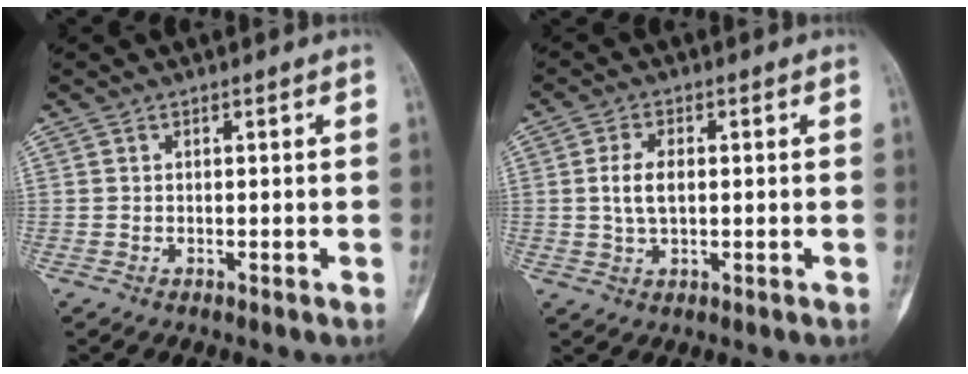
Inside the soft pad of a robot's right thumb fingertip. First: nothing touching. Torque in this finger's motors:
{"motor_torque": [0.14, 0.17, 0.08, -0.05, 0.16]}